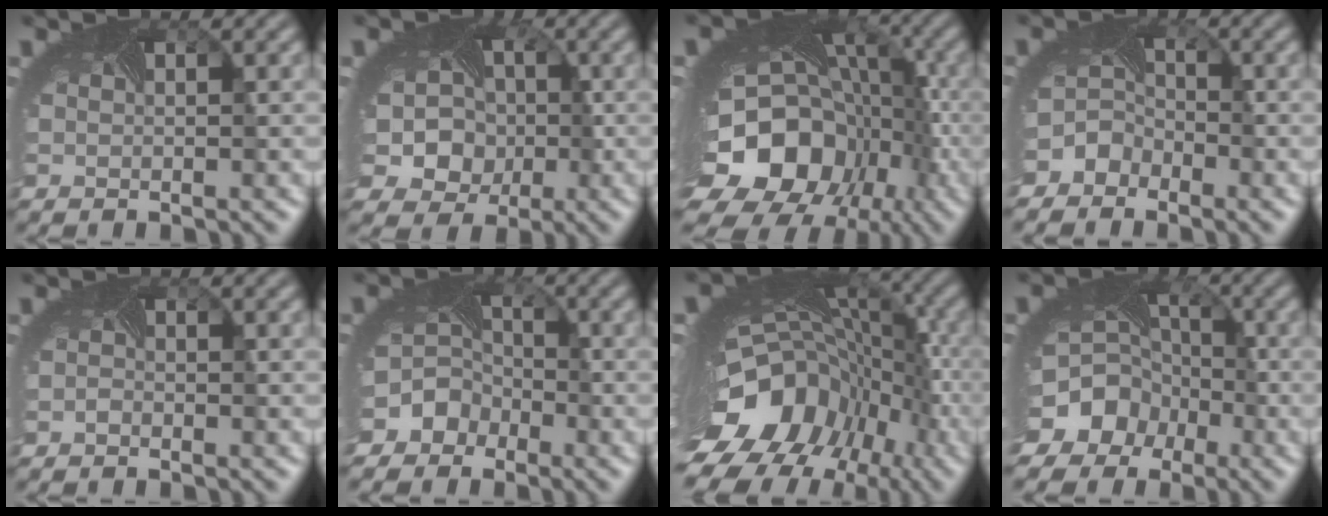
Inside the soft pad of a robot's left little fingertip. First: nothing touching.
{"total": 11.2, "force": [-1.3, 9.7, 5.4], "torque": [-0.095, 0.001, -0.047]}
{"total": 18.0, "force": [-5.6, 13.7, 10.3], "torque": [-0.198, -0.028, -0.077]}
{"total": 3.3, "force": [-2.5, 2.2, 0.4], "torque": [0.015, 0.005, -0.047]}
{"total": 0.6, "force": [-0.6, -0.1, -0.1], "torque": [-0.004, -0.002, -0.010]}
{"total": 5.5, "force": [-3.2, 4.3, 0.9], "torque": [0.004, -0.002, -0.058]}
{"total": 17.2, "force": [-7.0, 12.1, 10.1], "torque": [-0.200, -0.030, -0.084]}
{"total": 11.4, "force": [-5.4, 9.4, 3.6], "torque": [-0.079, -0.033, -0.091]}